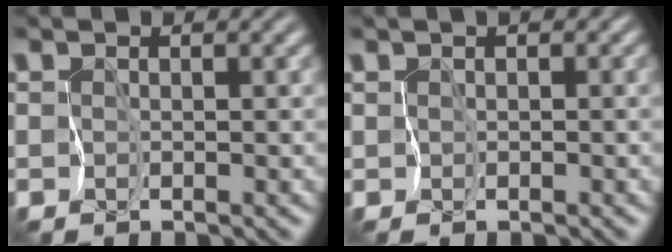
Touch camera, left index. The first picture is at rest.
{"total": 1.7, "force": [0.4, 1.3, 1.0], "torque": [-0.004, 0.005, 0.009]}